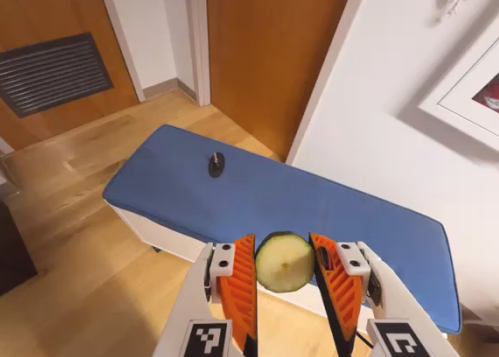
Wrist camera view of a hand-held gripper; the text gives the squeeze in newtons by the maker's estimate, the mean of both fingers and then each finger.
{"total": 11.3, "left": 12.0, "right": 10.7}